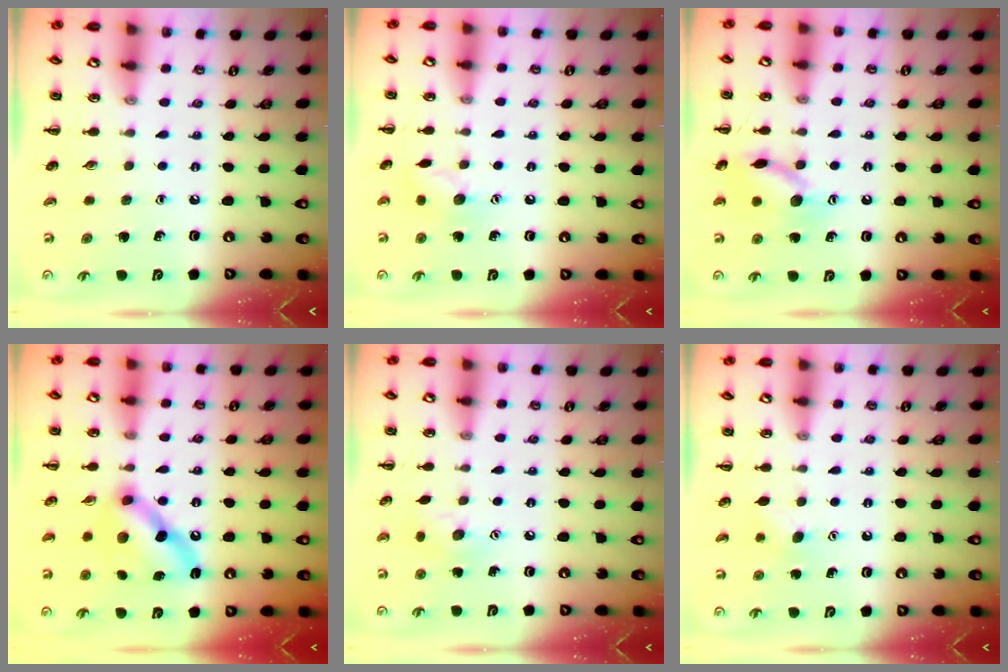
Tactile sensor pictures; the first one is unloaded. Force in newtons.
{"total": 7.5, "press": 7.4, "slide": 1.1}
{"total": 12.4, "press": 12.3, "slide": 0.9}
{"total": 11.7, "press": 11.7, "slide": 1.2}
{"total": 7.0, "press": 7.0, "slide": 0.9}
{"total": 4.3, "press": 4.2, "slide": 1.0}